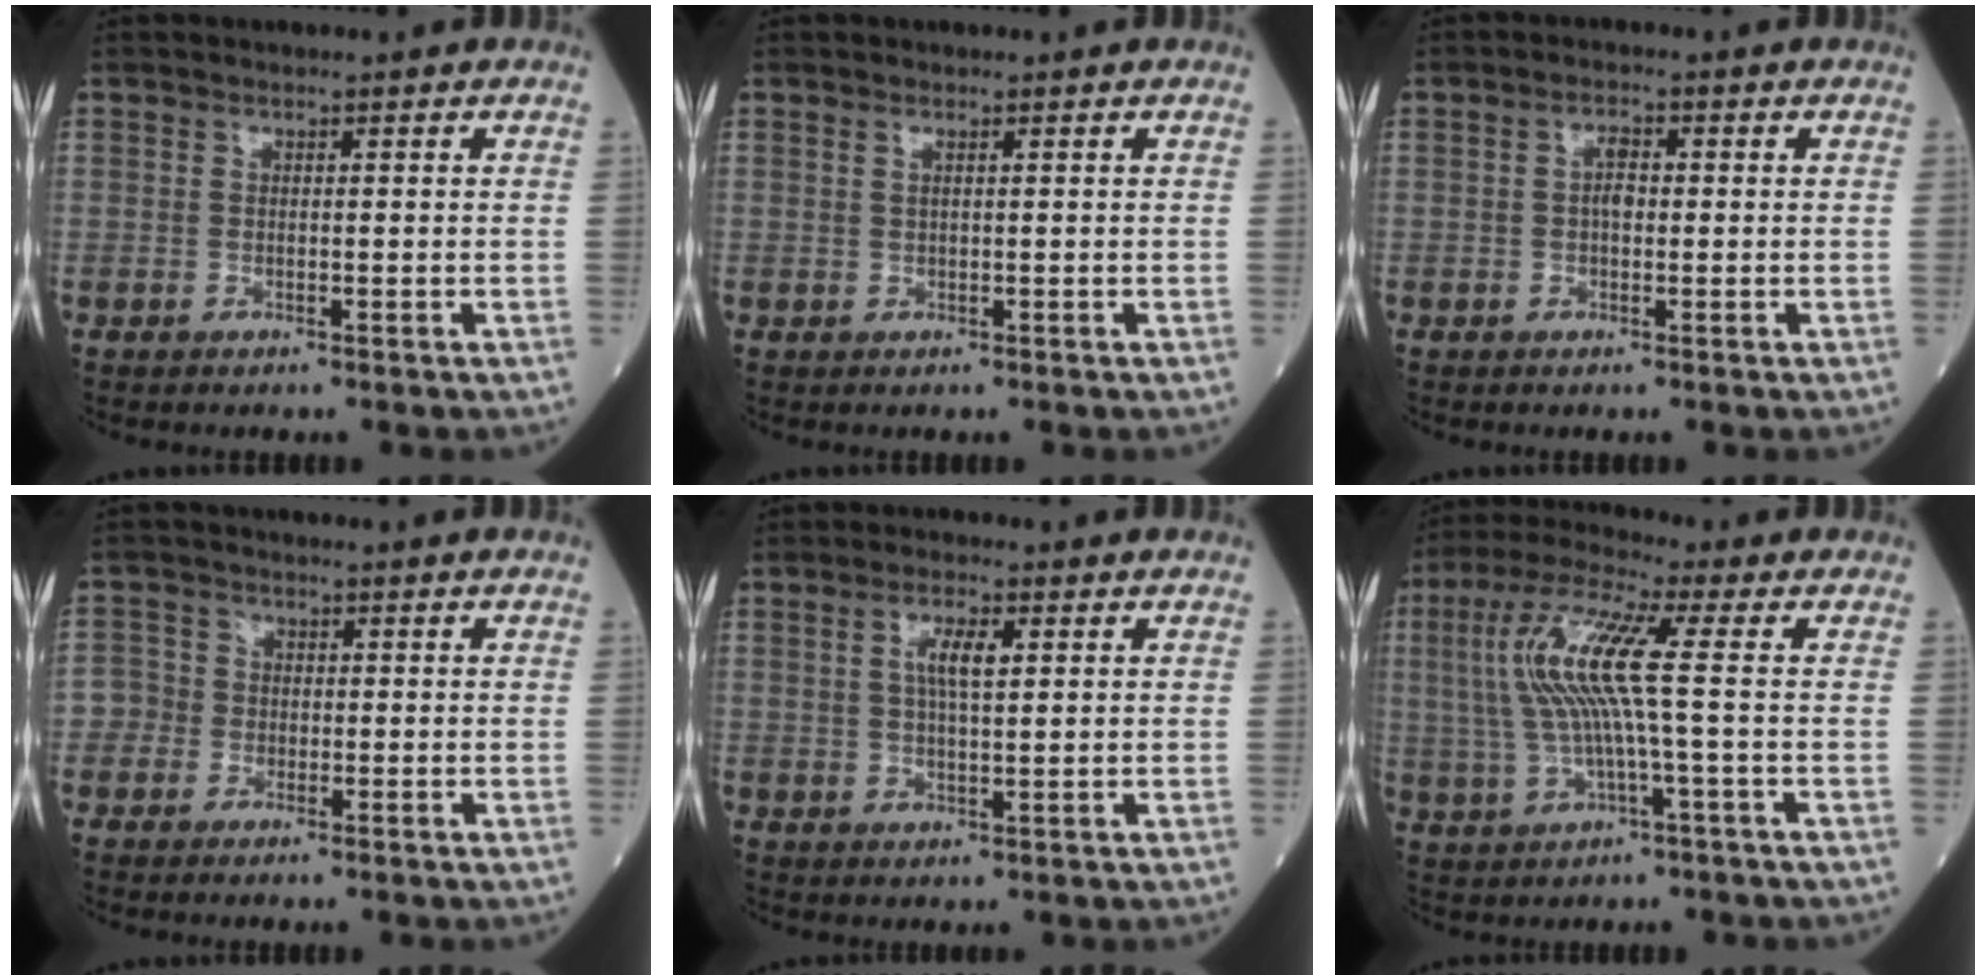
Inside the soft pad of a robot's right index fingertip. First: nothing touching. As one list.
[{"total": 0.6, "force": [0.4, 0.0, 0.4], "torque": [-0.014, 0.002, 0.009]}, {"total": 2.1, "force": [0.1, 1.0, 1.9], "torque": [-0.033, 0.006, 0.000]}, {"total": 2.9, "force": [-1.0, 2.7, 0.2], "torque": [0.001, 0.011, -0.029]}, {"total": 4.1, "force": [1.4, 0.9, 3.8], "torque": [-0.075, 0.005, 0.027]}, {"total": 10.9, "force": [1.2, 0.3, 10.8], "torque": [-0.238, 0.018, 0.022]}]